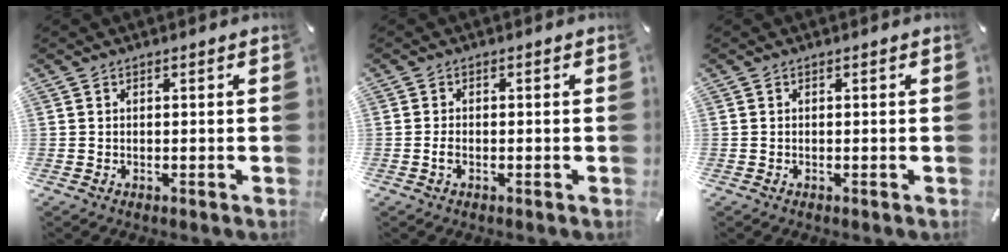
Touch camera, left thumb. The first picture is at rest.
{"total": 1.4, "force": [-0.6, 0.7, 1.1], "torque": [-0.026, 0.001, -0.013]}
{"total": 0.0}